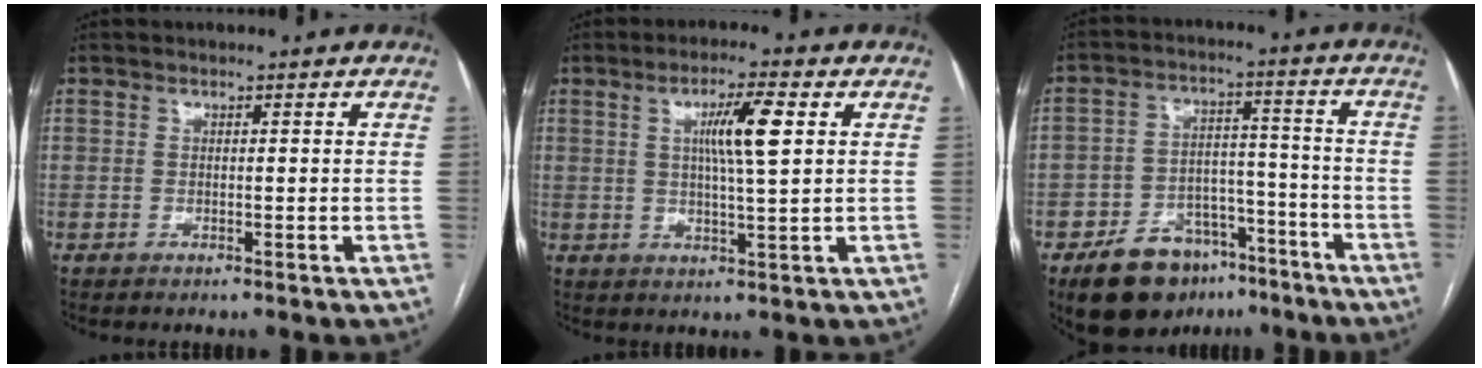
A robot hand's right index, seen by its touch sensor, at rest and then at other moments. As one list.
[{"total": 7.0, "force": [1.8, 0.1, 6.8], "torque": [-0.120, 0.003, 0.032]}, {"total": 12.5, "force": [-8.4, 7.3, 5.7], "torque": [-0.084, 0.027, -0.128]}]